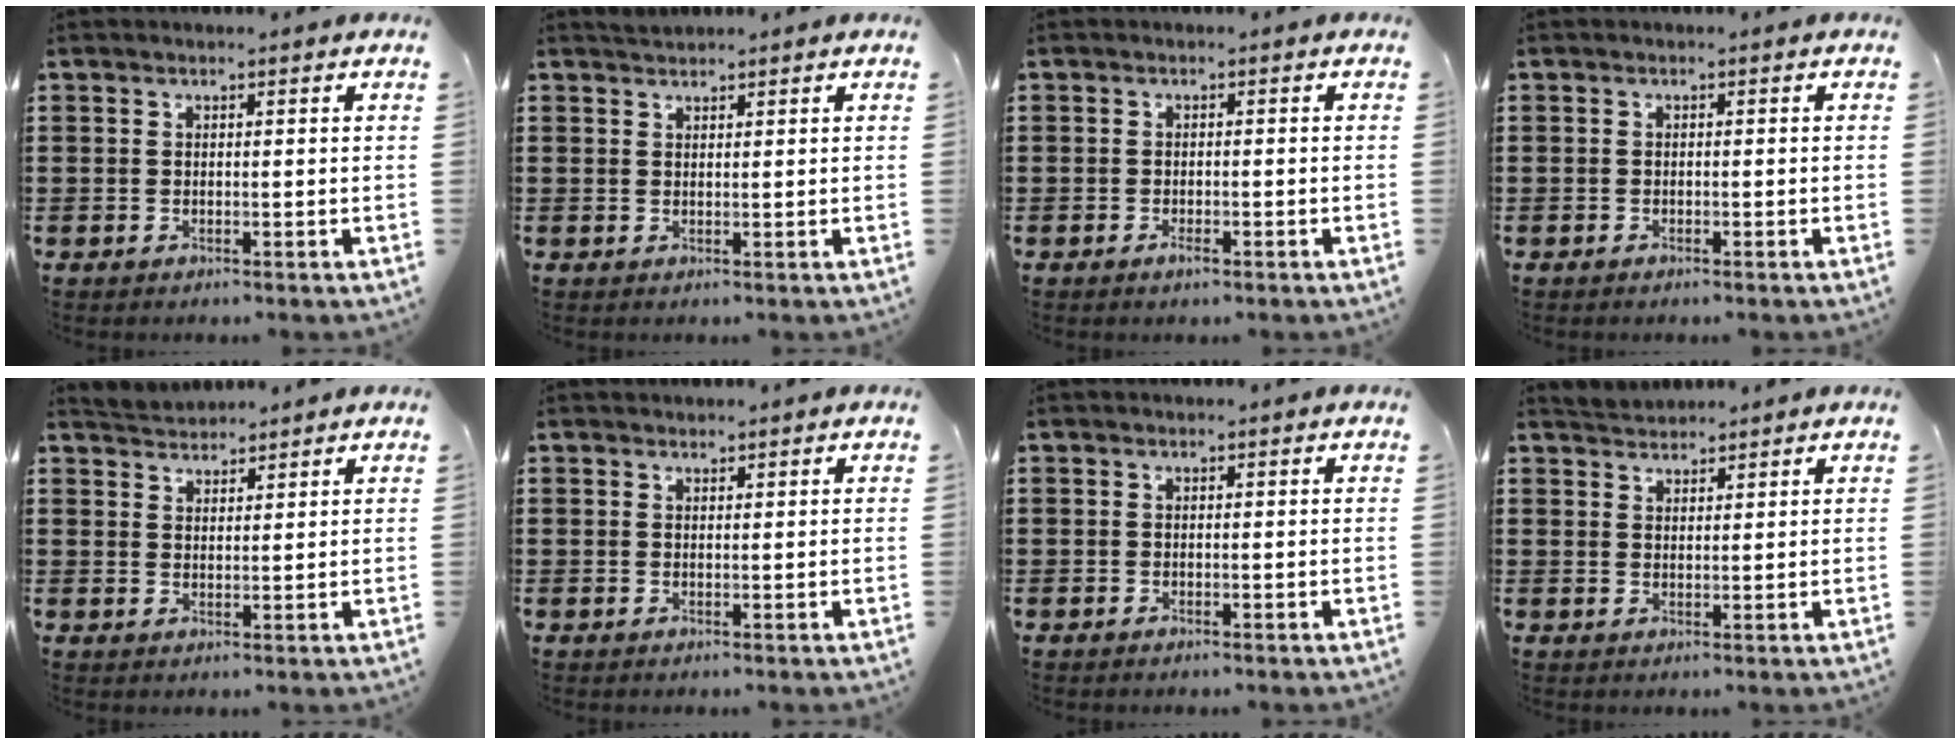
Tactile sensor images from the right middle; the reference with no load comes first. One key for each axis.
{"total": 0.6, "fx": 0.6, "fy": 0.1, "fz": 0.0, "tx": 0.000, "ty": 0.003, "tz": 0.011}
{"total": 1.2, "fx": -0.8, "fy": 0.4, "fz": 0.8, "tx": -0.017, "ty": -0.003, "tz": -0.014}
{"total": 0.5, "fx": -0.5, "fy": 0.1, "fz": 0.2, "tx": -0.005, "ty": -0.002, "tz": -0.009}
{"total": 2.2, "fx": 2.1, "fy": 0.2, "fz": -0.4, "tx": 0.001, "ty": -0.005, "tz": 0.042}
{"total": 0.0}
{"total": 0.0}
{"total": 1.7, "fx": 1.6, "fy": 0.1, "fz": -0.3, "tx": 0.000, "ty": 0.000, "tz": 0.033}